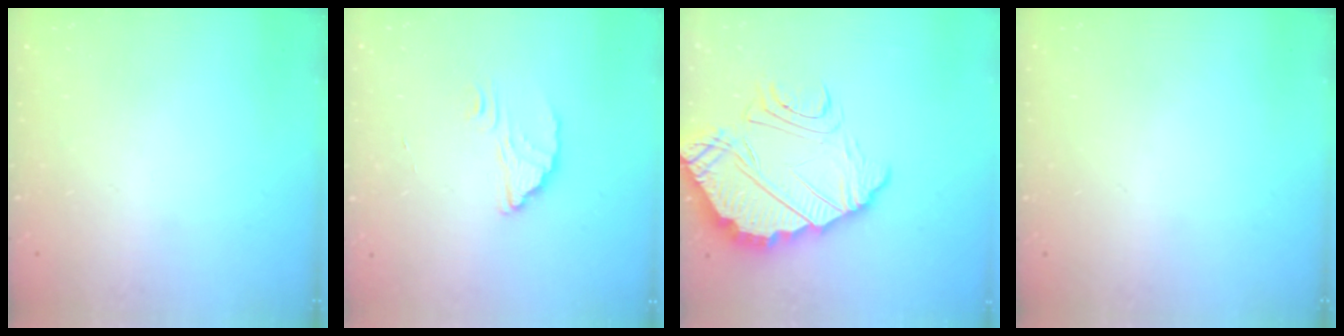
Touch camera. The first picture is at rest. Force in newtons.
{"total": 2.3, "press": 2.3, "slide": 0.0}
{"total": 10.2, "press": 10.1, "slide": 0.7}
{"total": 0.0}